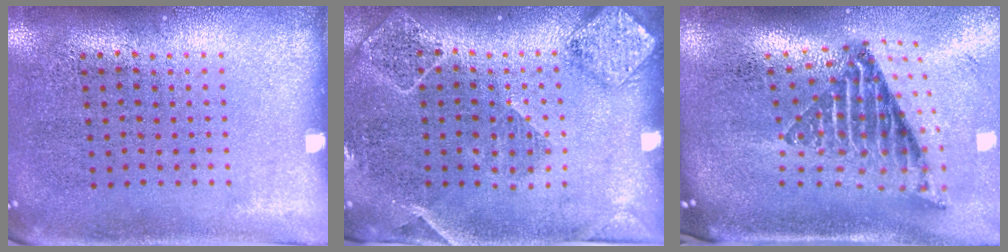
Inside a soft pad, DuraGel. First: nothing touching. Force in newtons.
{"total": 1.8, "press": 1.7, "slide": 0.5}
{"total": 2.5, "press": 1.6, "slide": 1.9}